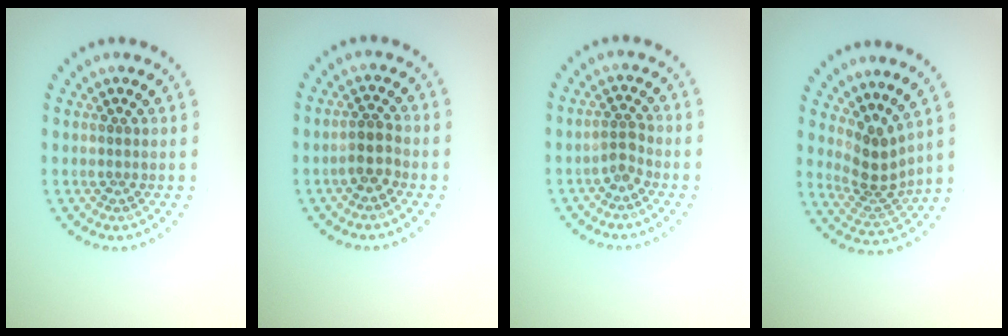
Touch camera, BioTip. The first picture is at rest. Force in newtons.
{"total": 2.1, "press": 1.8, "slide": 1.1}
{"total": 1.5, "press": 1.0, "slide": 1.1}
{"total": 3.3, "press": 2.3, "slide": 2.4}